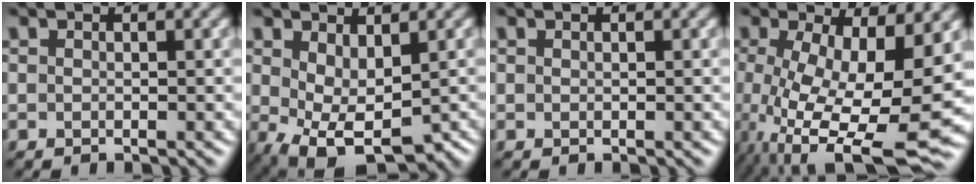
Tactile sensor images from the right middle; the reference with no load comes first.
{"total": 6.2, "force": [-0.8, 3.5, 5.1], "torque": [-0.105, -0.018, 0.001]}
{"total": 0.0}
{"total": 12.9, "force": [-2.7, 5.0, 11.6], "torque": [-0.202, -0.026, -0.035]}